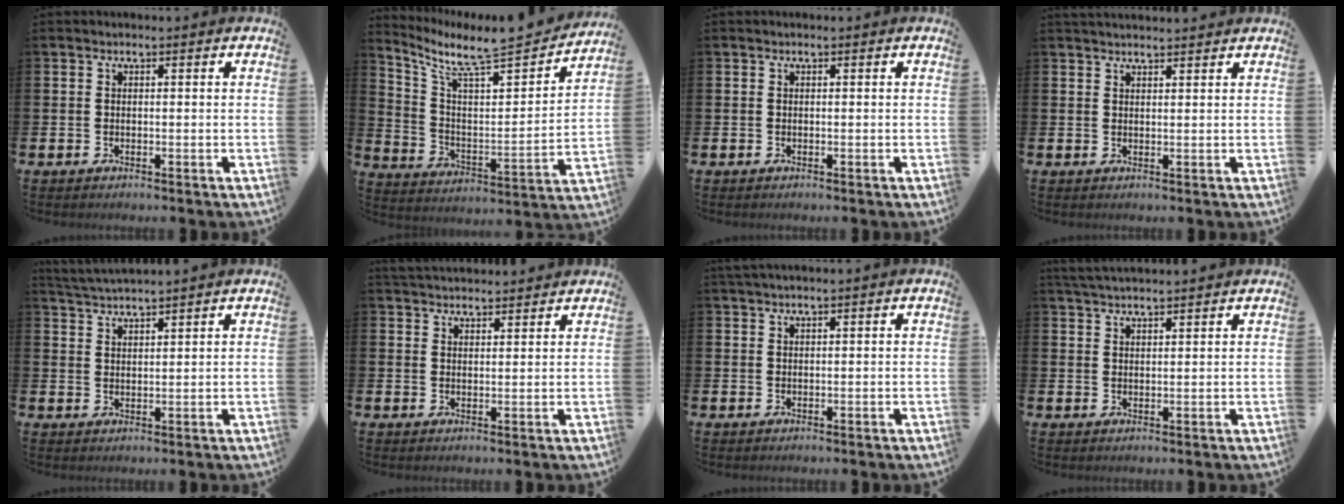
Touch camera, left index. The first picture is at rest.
{"total": 8.6, "force": [7.8, 1.3, 3.4], "torque": [-0.099, -0.070, 0.128]}
{"total": 0.0}
{"total": 2.1, "force": [2.0, 0.3, 0.2], "torque": [0.003, -0.010, 0.034]}
{"total": 2.7, "force": [2.7, -0.4, -0.1], "torque": [-0.010, -0.011, 0.050]}
{"total": 3.2, "force": [3.1, 0.5, 0.2], "torque": [-0.008, -0.013, 0.058]}
{"total": 1.1, "force": [1.0, -0.1, 0.5], "torque": [-0.015, 0.003, 0.020]}
{"total": 2.9, "force": [2.8, 0.1, 0.4], "torque": [-0.013, -0.010, 0.052]}